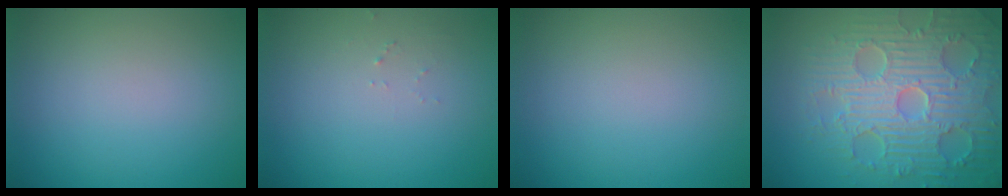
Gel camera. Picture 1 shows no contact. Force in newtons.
{"total": 0.7, "press": 0.7, "slide": 0.1}
{"total": 0.0}
{"total": 9.1, "press": 6.7, "slide": 6.2}